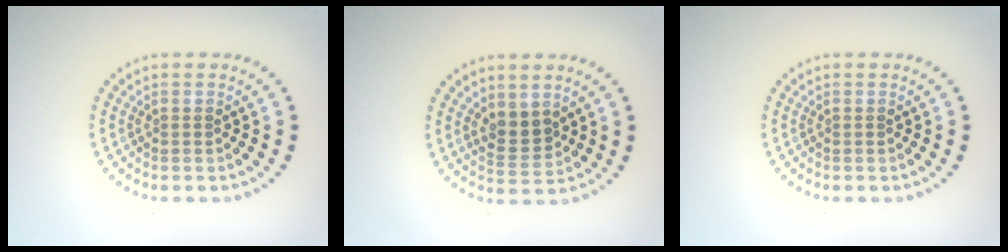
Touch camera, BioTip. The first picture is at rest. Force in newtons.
{"total": 2.5, "press": 2.2, "slide": 1.1}
{"total": 0.0}